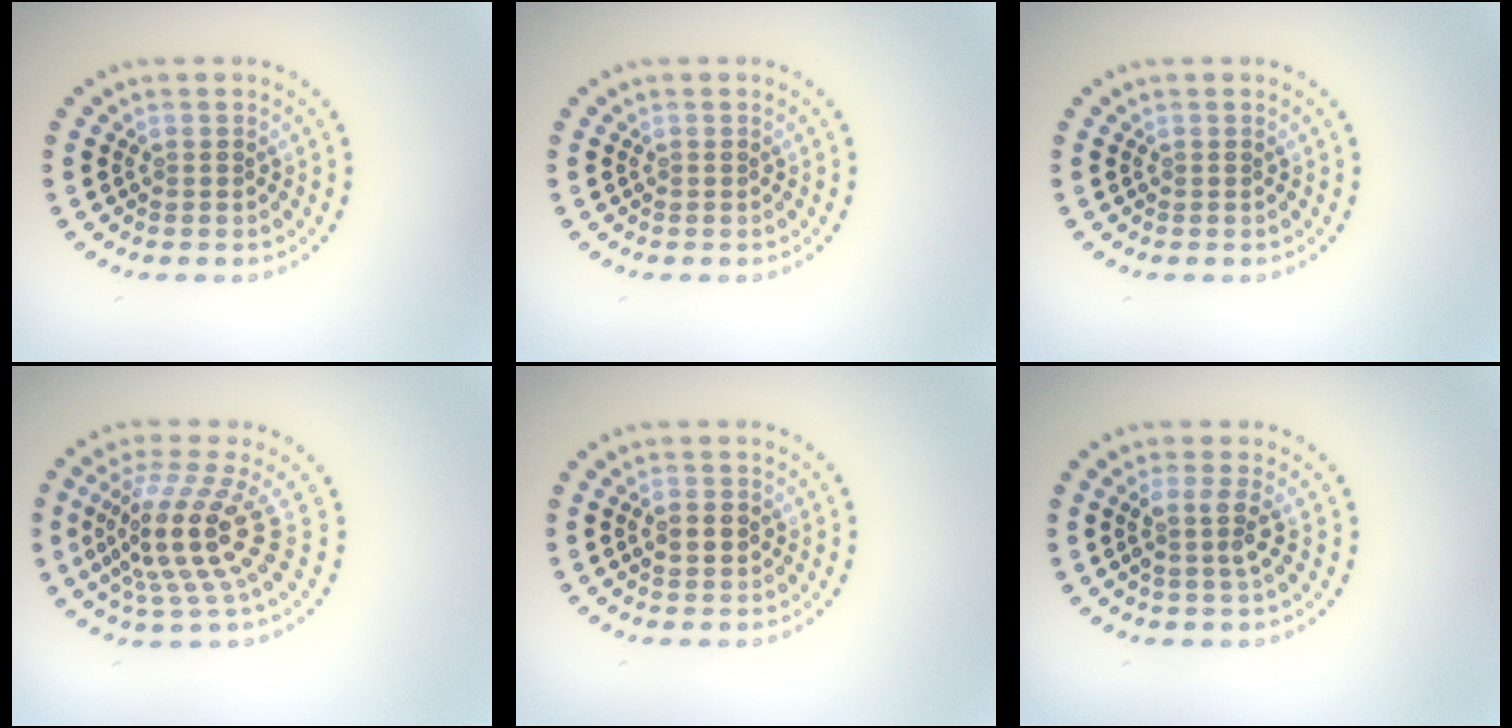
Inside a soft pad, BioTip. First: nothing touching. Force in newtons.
{"total": 0.0}
{"total": 0.0}
{"total": 5.4, "press": 4.0, "slide": 3.7}
{"total": 2.2, "press": 2.2, "slide": 0.1}
{"total": 2.2, "press": 1.8, "slide": 1.2}